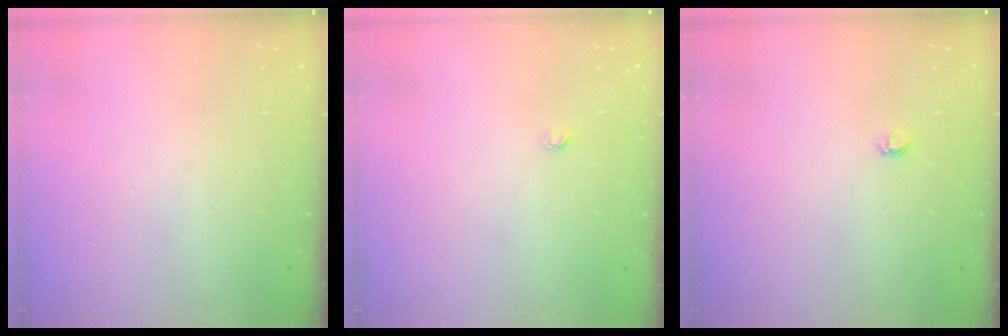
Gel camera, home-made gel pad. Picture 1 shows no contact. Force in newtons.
{"total": 1.6, "press": 1.5, "slide": 0.1}
{"total": 3.9, "press": 3.8, "slide": 0.5}